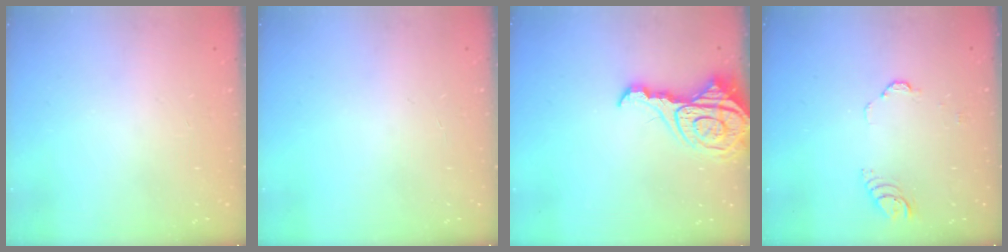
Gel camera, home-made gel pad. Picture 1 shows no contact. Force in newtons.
{"total": 2.4, "press": 2.4, "slide": 0.2}
{"total": 14.0, "press": 13.9, "slide": 1.5}
{"total": 3.3, "press": 3.3, "slide": 0.3}